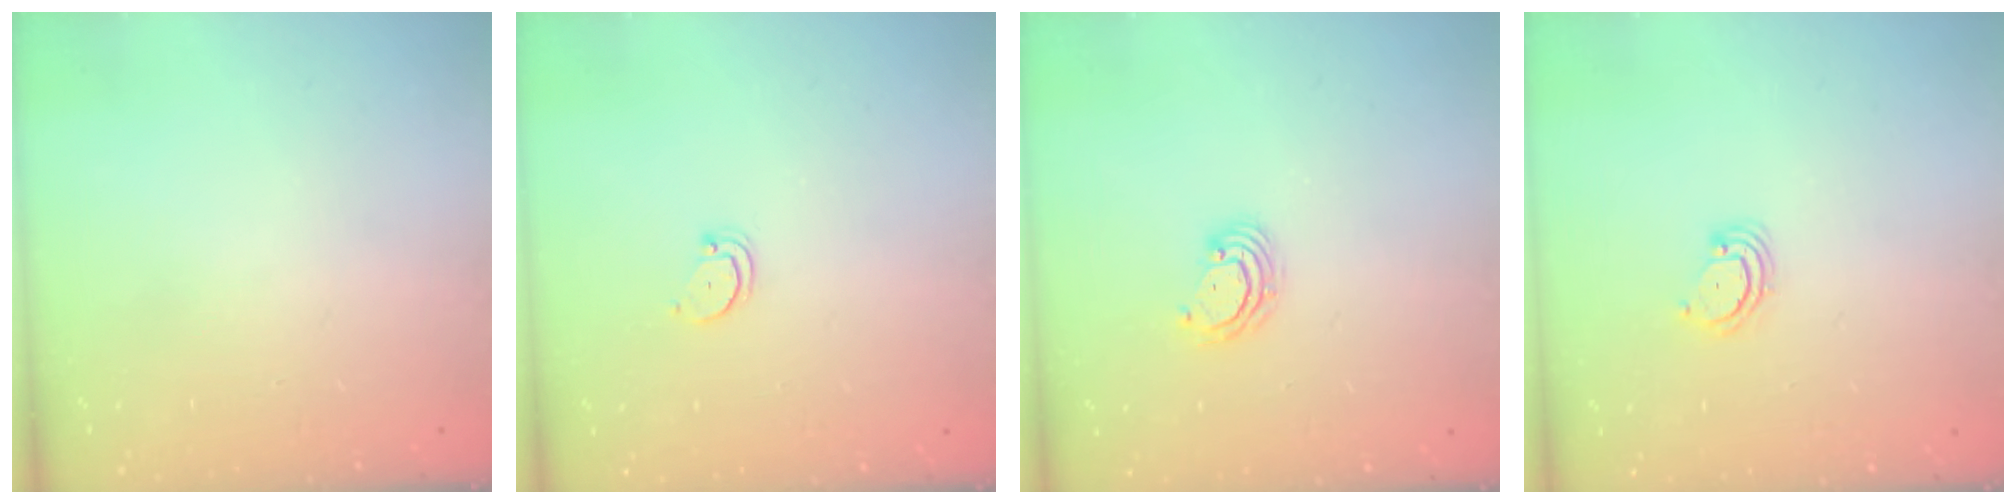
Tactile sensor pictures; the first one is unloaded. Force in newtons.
{"total": 2.7, "press": 2.7, "slide": 0.2}
{"total": 3.6, "press": 3.6, "slide": 0.3}
{"total": 3.3, "press": 3.3, "slide": 0.4}